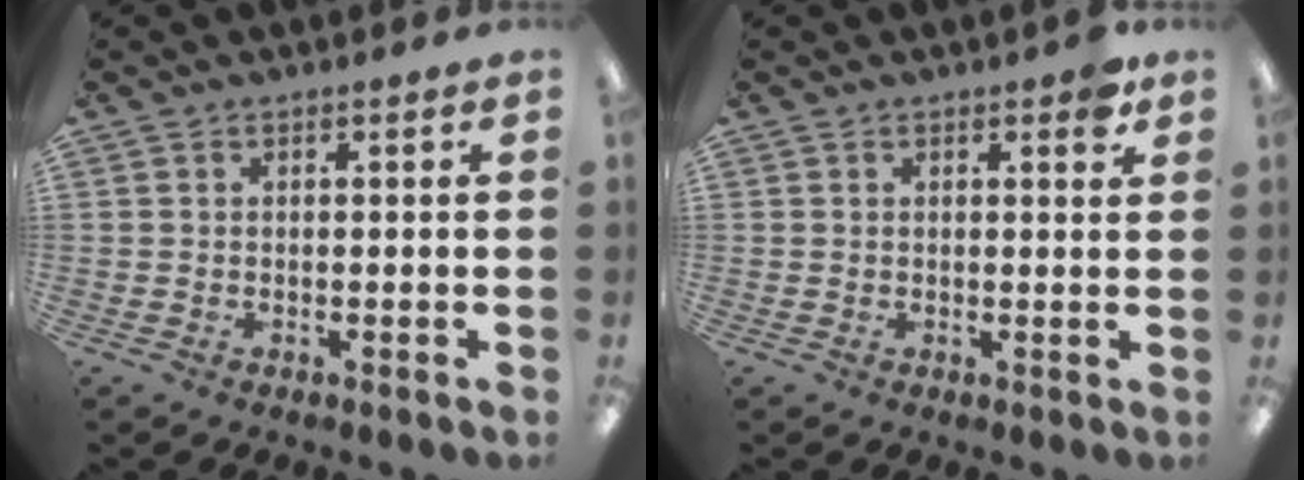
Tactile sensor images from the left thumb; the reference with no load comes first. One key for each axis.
{"total": 2.7, "fx": 1.6, "fy": 0.9, "fz": 1.9, "tx": -0.017, "ty": -0.006, "tz": 0.023}